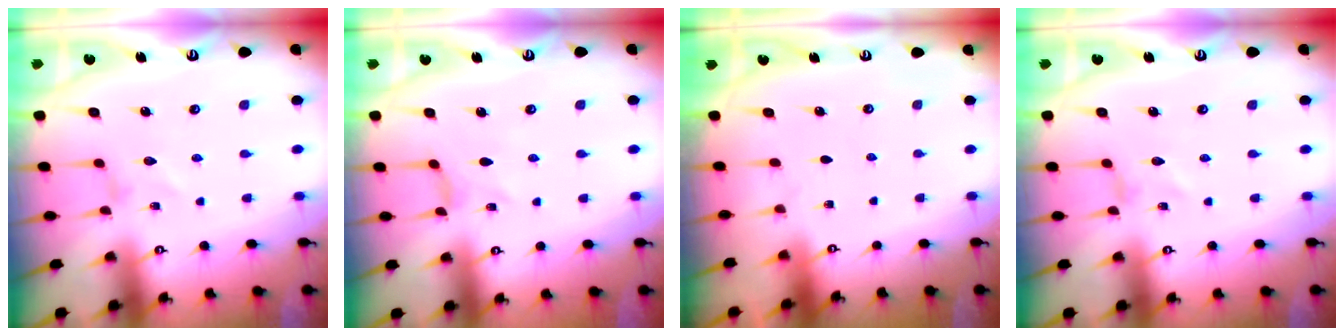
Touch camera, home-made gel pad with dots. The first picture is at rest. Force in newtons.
{"total": 0.0}
{"total": 0.0}
{"total": 0.0}